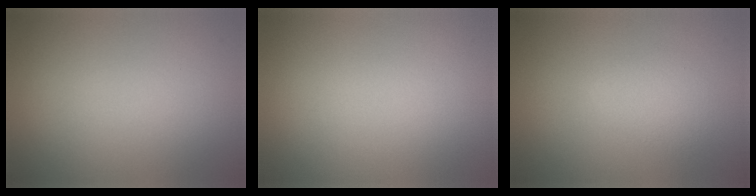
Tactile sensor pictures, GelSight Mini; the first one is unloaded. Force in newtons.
{"total": 0.0}
{"total": 1.8, "press": 1.8, "slide": 0.1}